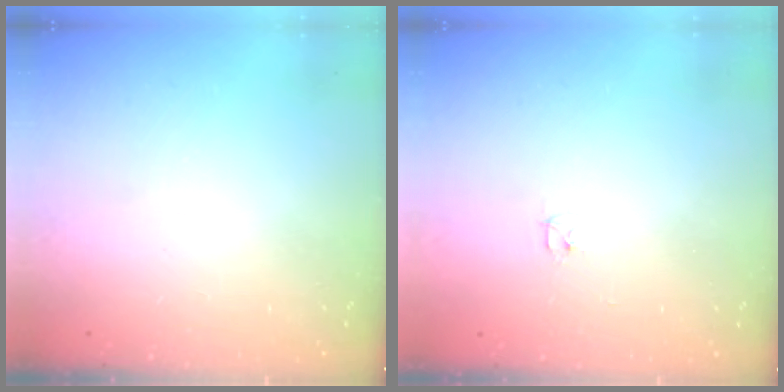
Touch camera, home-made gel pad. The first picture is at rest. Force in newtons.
{"total": 2.4, "press": 2.3, "slide": 0.4}